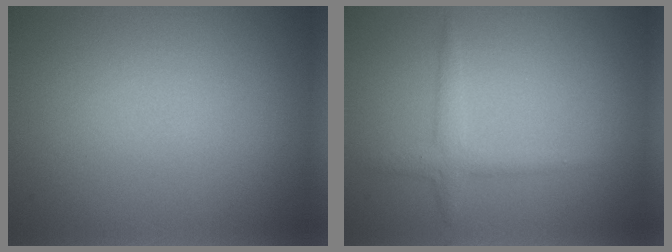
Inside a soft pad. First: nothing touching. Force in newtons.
{"total": 1.8, "press": 1.7, "slide": 0.1}